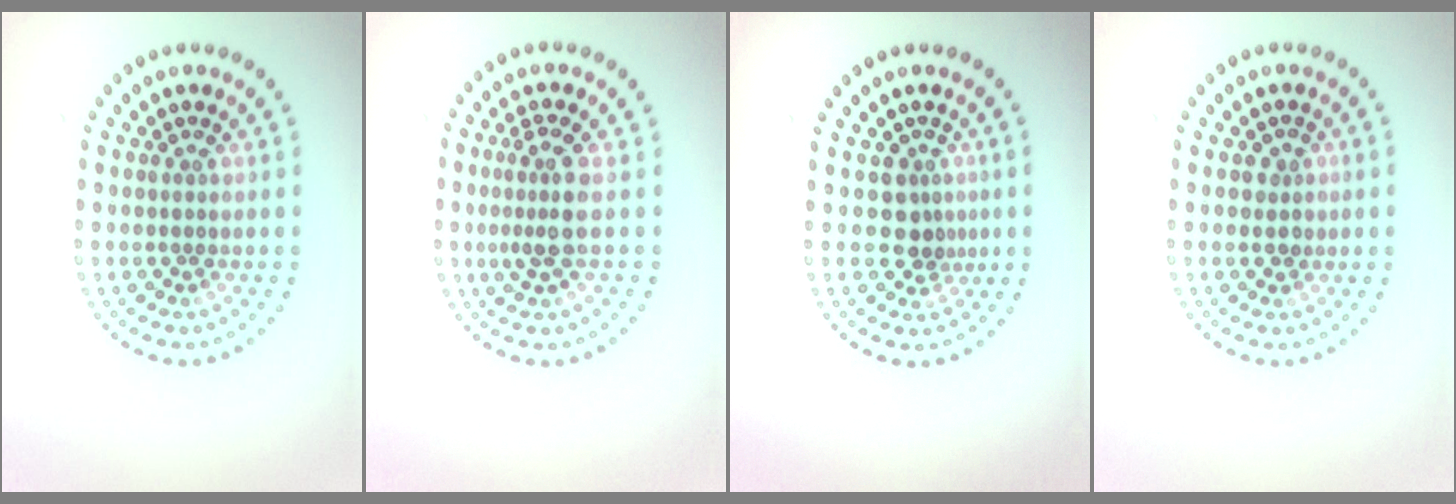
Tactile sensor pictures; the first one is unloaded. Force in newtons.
{"total": 2.7, "press": 2.0, "slide": 1.8}
{"total": 2.5, "press": 1.8, "slide": 1.6}
{"total": 1.4, "press": 1.2, "slide": 0.7}